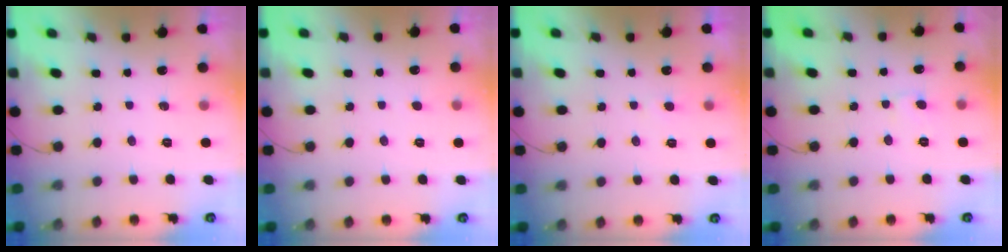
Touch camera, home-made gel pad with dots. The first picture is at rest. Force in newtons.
{"total": 2.5, "press": 2.4, "slide": 0.3}
{"total": 2.7, "press": 2.7, "slide": 0.3}
{"total": 5.1, "press": 5.0, "slide": 0.5}